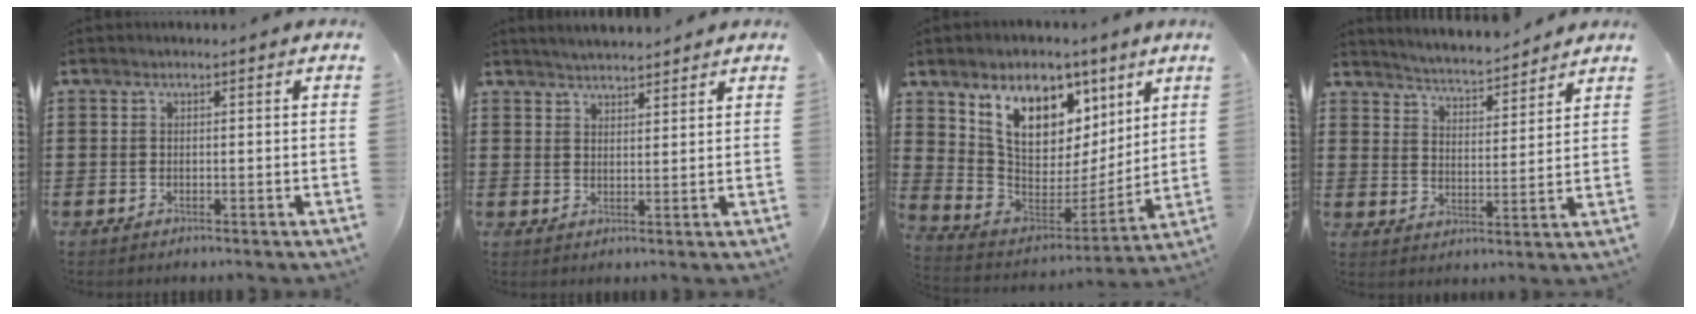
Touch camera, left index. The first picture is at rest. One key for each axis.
{"total": 2.6, "fx": 2.6, "fy": 0.0, "fz": 0.1, "tx": -0.008, "ty": -0.002, "tz": 0.049}
{"total": 11.7, "fx": 7.3, "fy": 7.0, "fz": 5.8, "tx": -0.131, "ty": -0.030, "tz": 0.141}
{"total": 4.1, "fx": 4.1, "fy": -0.2, "fz": 0.2, "tx": -0.024, "ty": -0.029, "tz": 0.067}